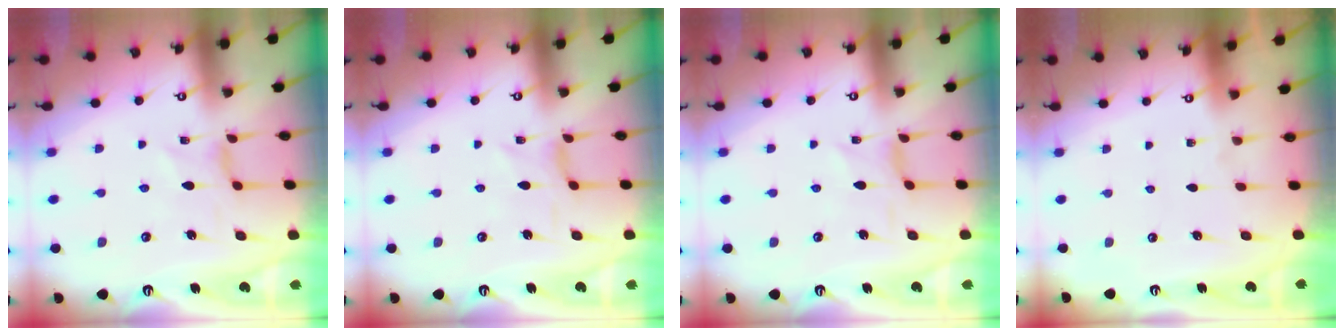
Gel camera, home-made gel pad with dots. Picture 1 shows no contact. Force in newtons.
{"total": 0.0}
{"total": 0.0}
{"total": 0.0}